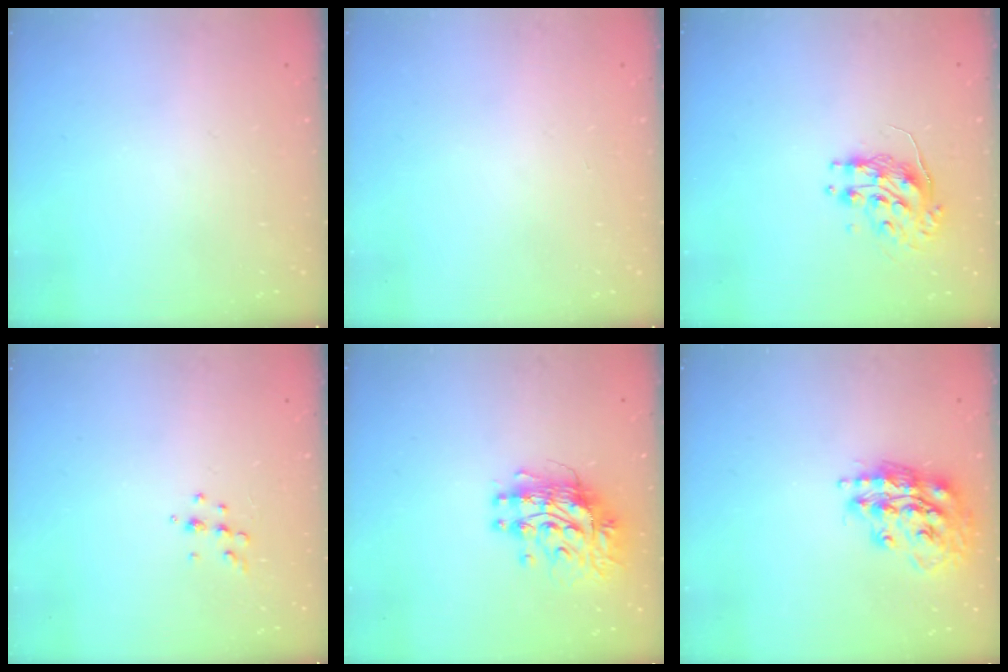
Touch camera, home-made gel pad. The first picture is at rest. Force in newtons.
{"total": 0.0}
{"total": 9.2, "press": 9.2, "slide": 0.6}
{"total": 6.3, "press": 6.2, "slide": 0.8}
{"total": 11.9, "press": 11.9, "slide": 1.0}
{"total": 16.2, "press": 16.2, "slide": 1.5}